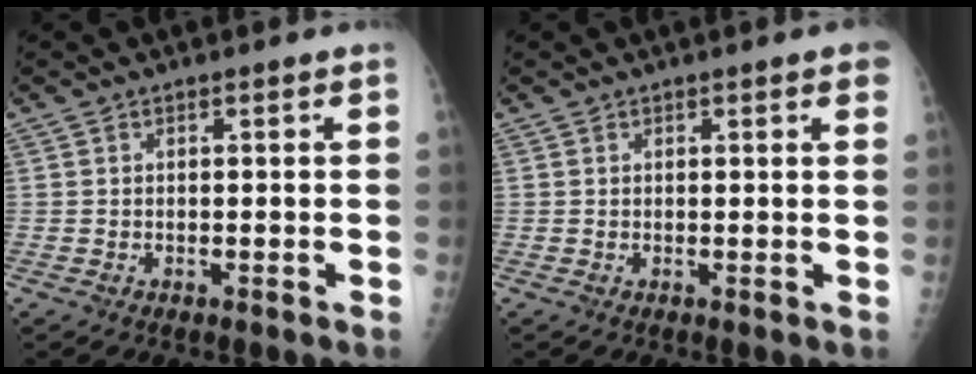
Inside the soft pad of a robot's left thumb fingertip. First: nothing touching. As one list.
[{"total": 2.6, "force": [1.6, 0.3, 2.0], "torque": [-0.018, 0.002, 0.015]}]